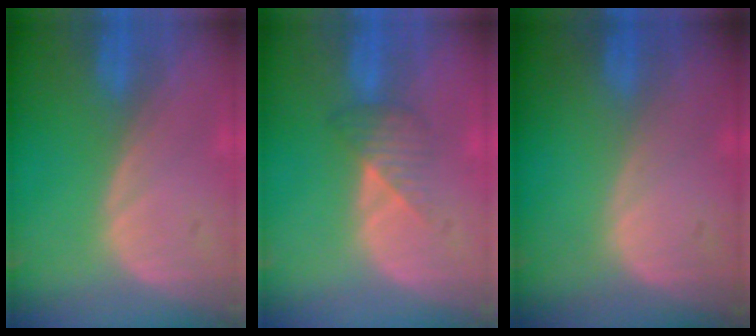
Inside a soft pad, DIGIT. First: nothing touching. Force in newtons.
{"total": 3.3, "press": 3.2, "slide": 1.0}
{"total": 0.0}